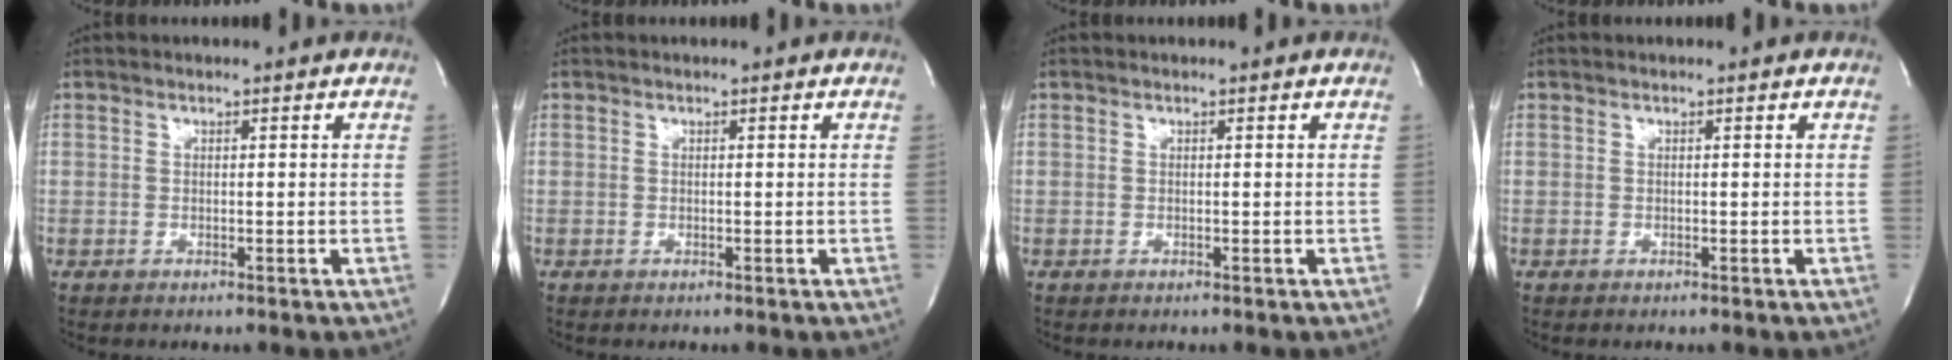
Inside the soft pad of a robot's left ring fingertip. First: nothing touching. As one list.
[{"total": 0.0}, {"total": 0.0}, {"total": 0.0}]